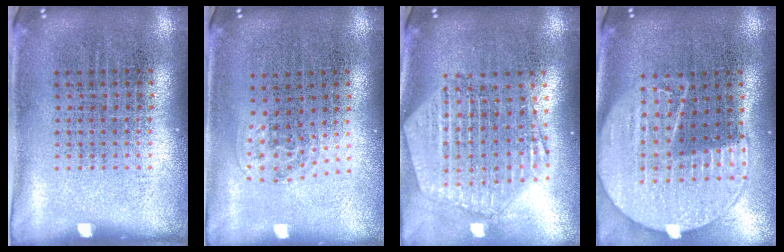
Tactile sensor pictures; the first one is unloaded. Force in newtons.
{"total": 1.1, "press": 0.7, "slide": 0.8}
{"total": 2.4, "press": 2.1, "slide": 1.2}
{"total": 2.1, "press": 1.9, "slide": 1.0}